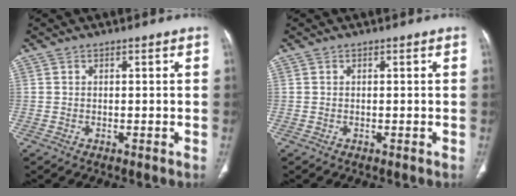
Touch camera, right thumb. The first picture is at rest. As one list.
[{"total": 0.0}]